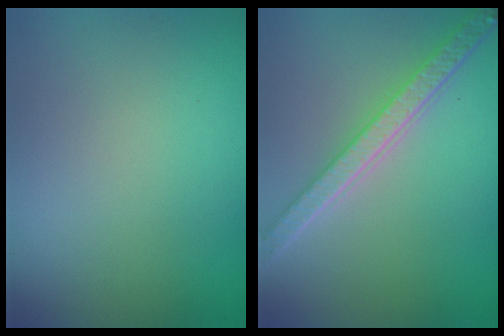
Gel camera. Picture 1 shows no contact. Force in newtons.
{"total": 5.5, "press": 4.0, "slide": 3.7}